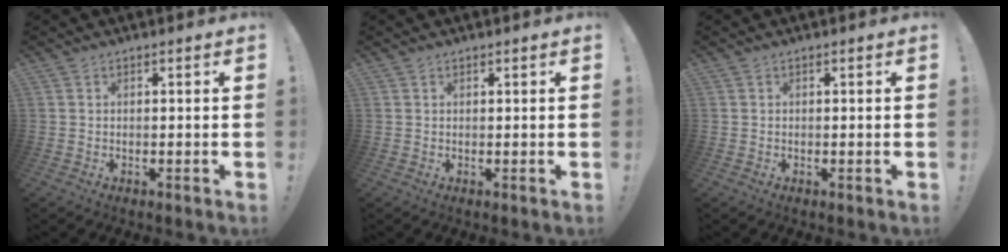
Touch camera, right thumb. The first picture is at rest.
{"total": 0.6, "force": [0.5, 0.3, 0.2], "torque": [-0.003, 0.000, 0.010]}
{"total": 0.0}